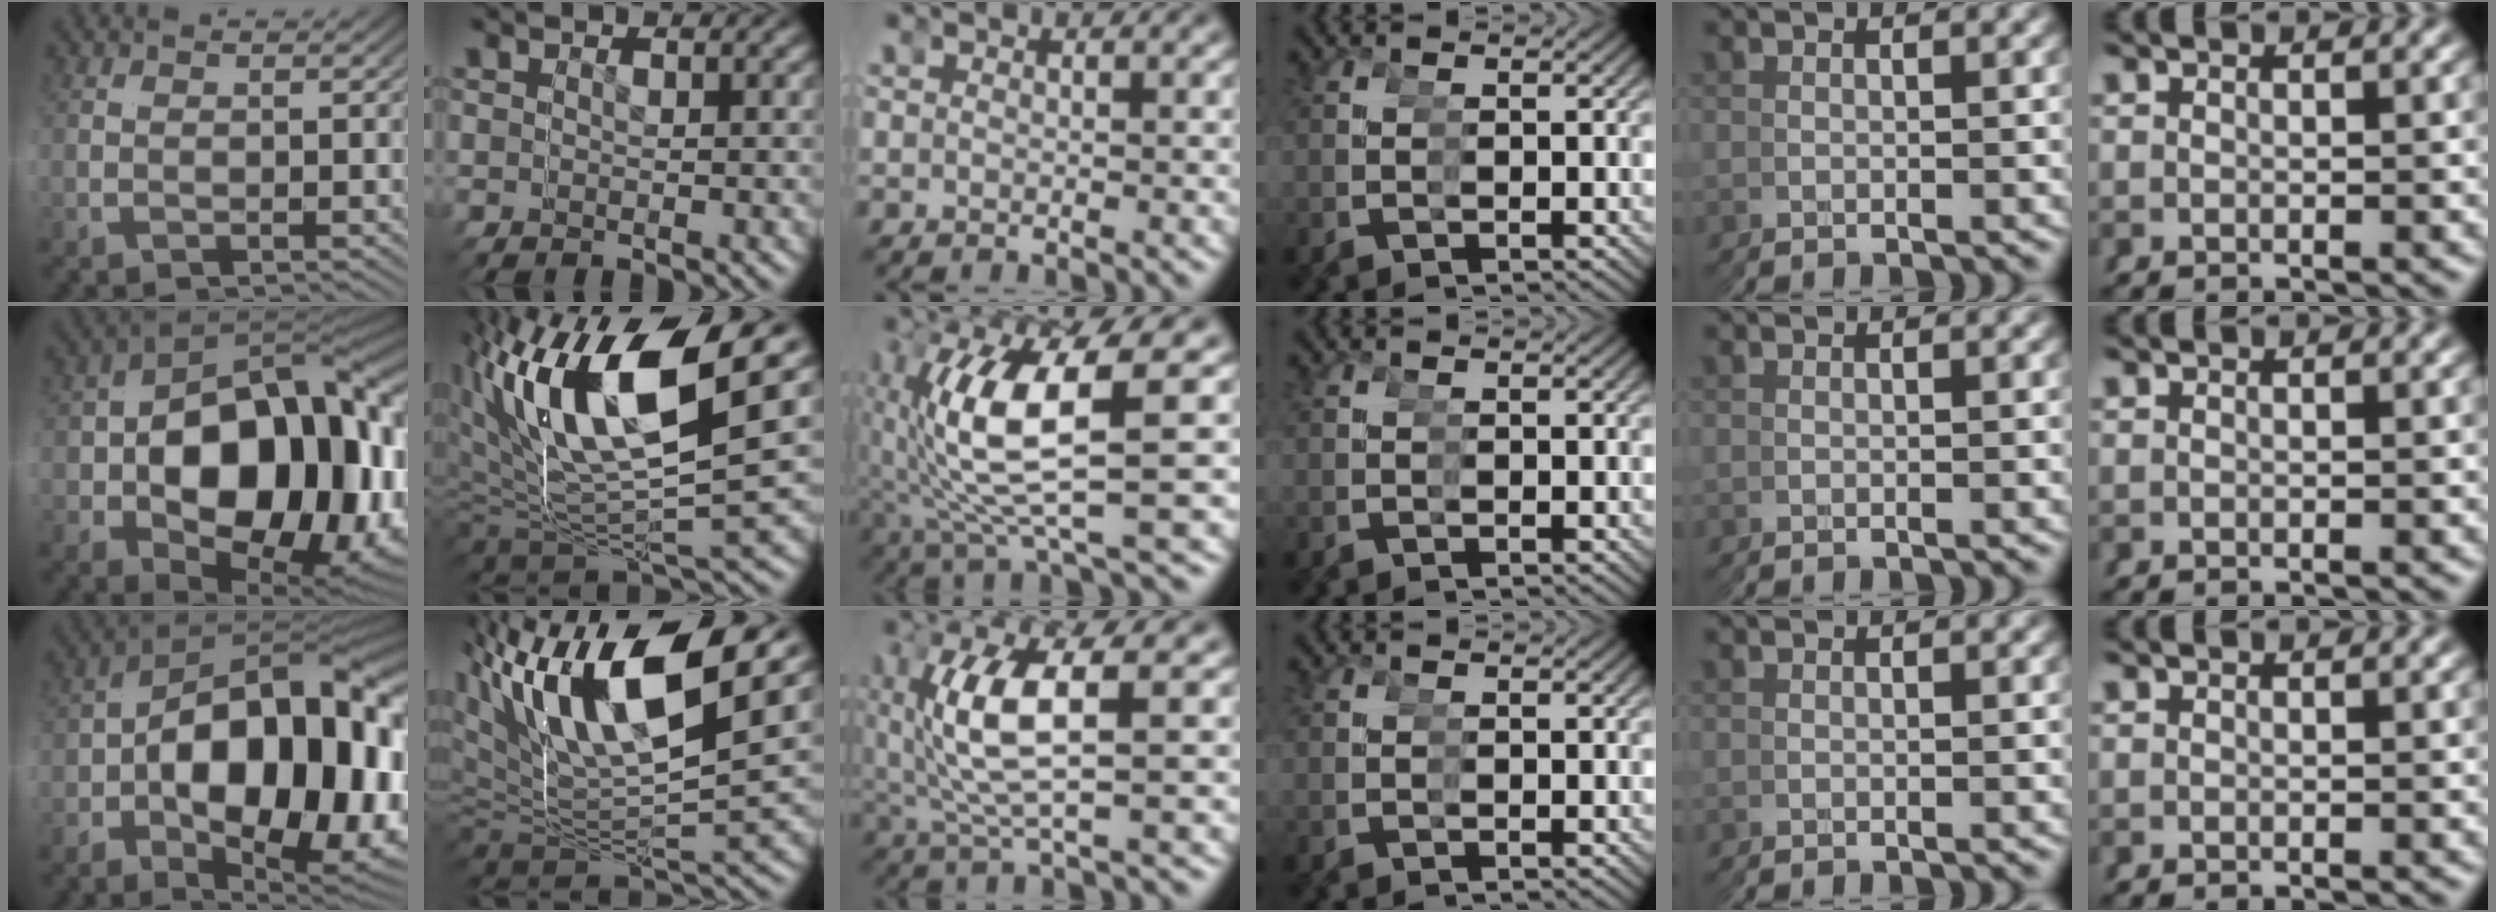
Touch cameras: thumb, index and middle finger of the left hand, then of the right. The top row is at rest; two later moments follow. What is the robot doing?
{"motion": "grasp_and_lifting", "object": "tape"}